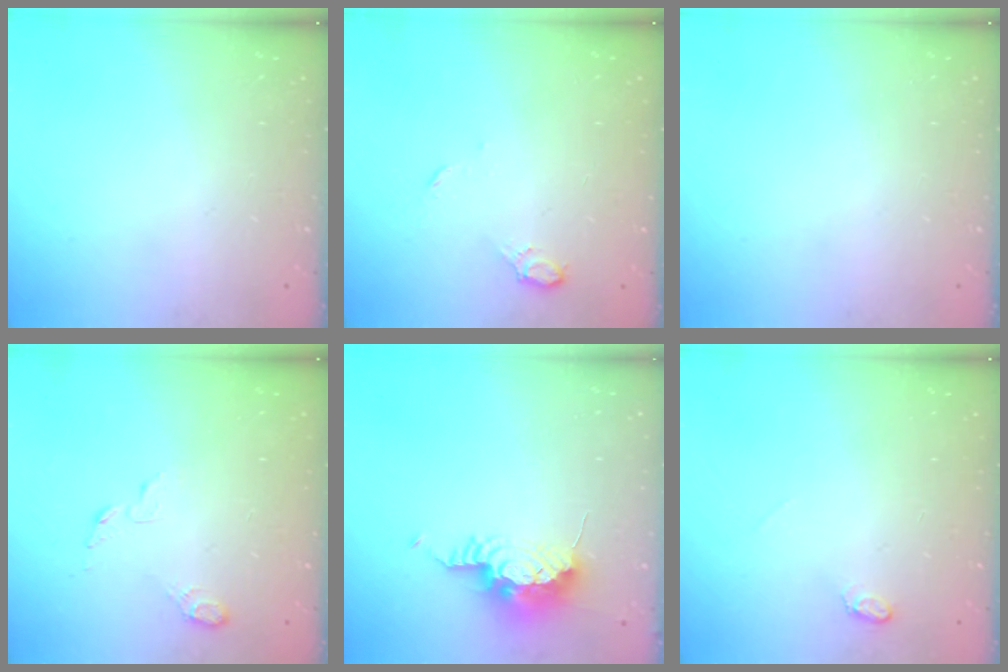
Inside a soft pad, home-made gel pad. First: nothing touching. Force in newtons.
{"total": 4.9, "press": 4.9, "slide": 0.5}
{"total": 0.0}
{"total": 4.6, "press": 4.6, "slide": 0.5}
{"total": 10.9, "press": 10.7, "slide": 2.3}
{"total": 3.8, "press": 3.8, "slide": 0.5}